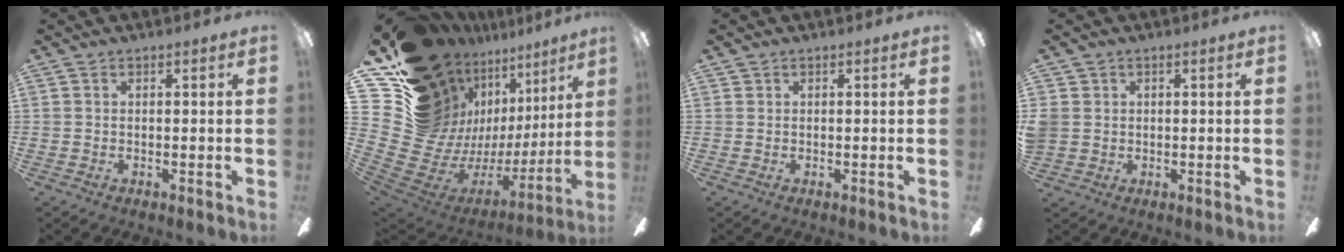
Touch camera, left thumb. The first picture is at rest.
{"total": 23.0, "force": [12.6, 15.9, 10.9], "torque": [-0.198, -0.135, 0.295]}
{"total": 0.0}
{"total": 2.8, "force": [0.6, 2.7, 0.6], "torque": [-0.015, 0.005, 0.013]}